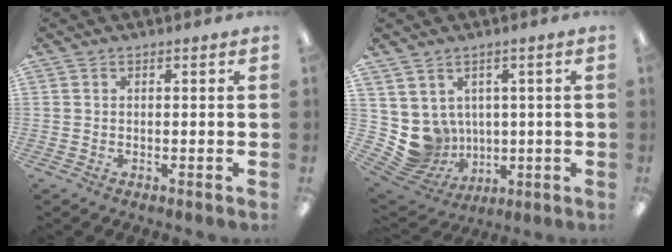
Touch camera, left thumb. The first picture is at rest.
{"total": 7.6, "force": [1.8, 7.3, 1.2], "torque": [-0.075, -0.029, 0.043]}